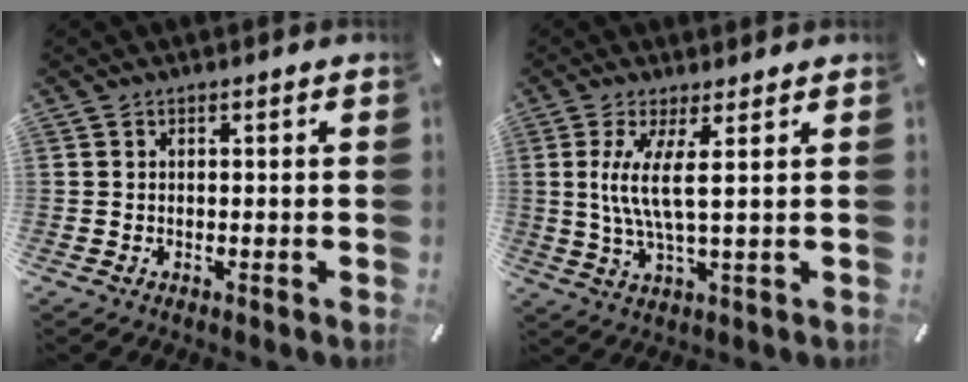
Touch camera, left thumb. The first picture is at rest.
{"total": 8.0, "force": [1.9, 1.0, 7.7], "torque": [-0.171, -0.012, 0.028]}